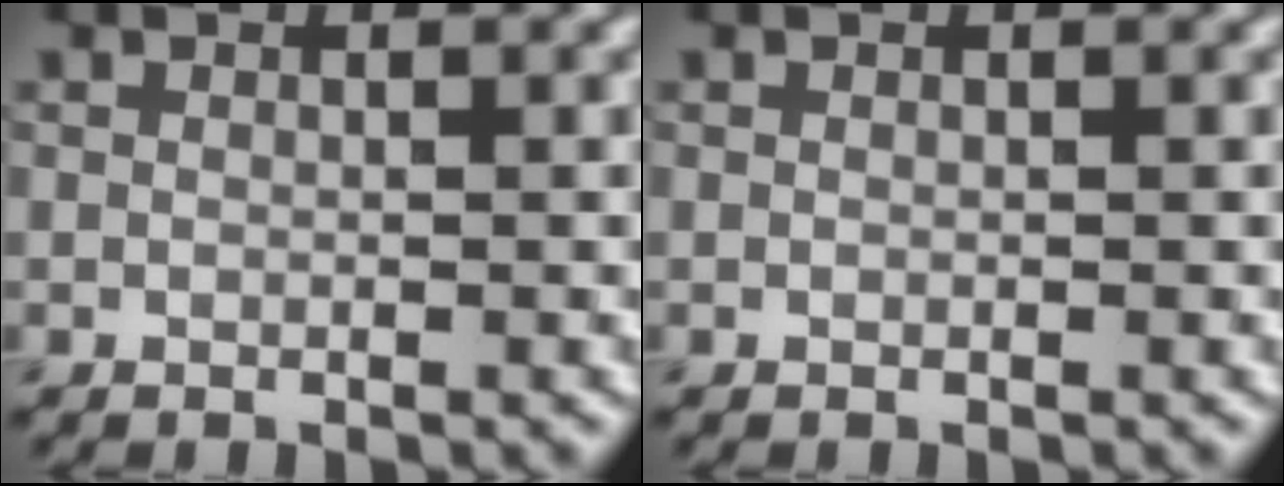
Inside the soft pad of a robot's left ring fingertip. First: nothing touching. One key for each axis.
{"total": 0.0}